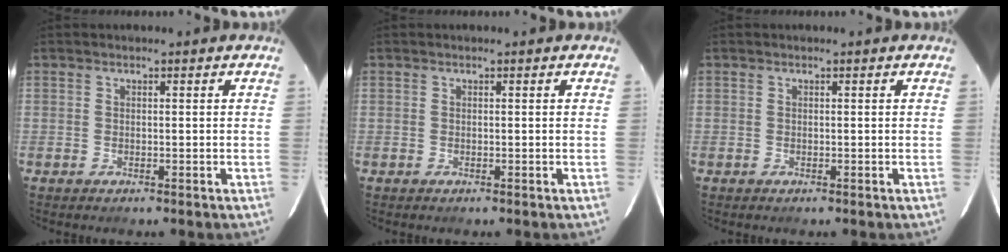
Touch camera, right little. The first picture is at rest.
{"total": 0.0}
{"total": 0.0}